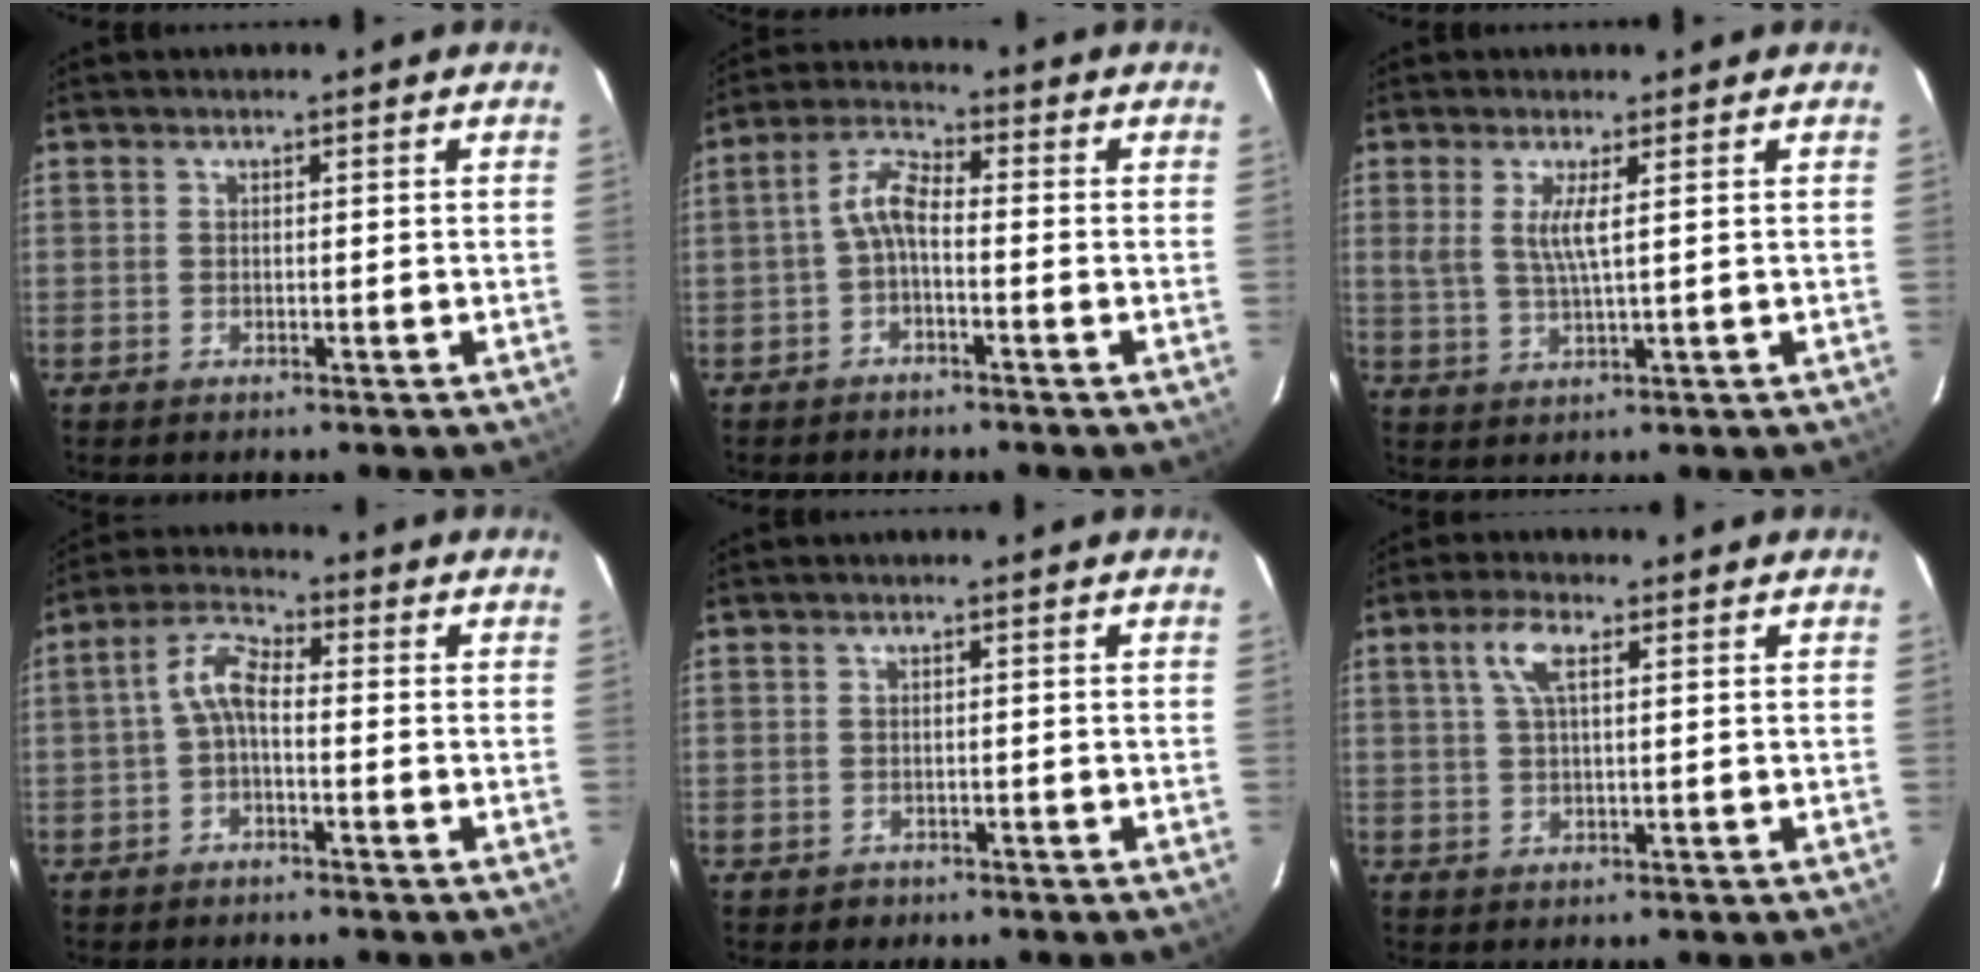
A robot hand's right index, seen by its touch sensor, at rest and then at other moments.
{"total": 4.6, "force": [-1.6, 1.7, 3.9], "torque": [-0.089, 0.018, -0.037]}
{"total": 3.9, "force": [1.2, 0.0, 3.8], "torque": [-0.077, -0.007, 0.023]}
{"total": 4.9, "force": [-1.2, 2.1, 4.2], "torque": [-0.094, 0.020, -0.029]}
{"total": 1.9, "force": [-0.9, 1.7, 0.0], "torque": [-0.001, 0.004, -0.010]}
{"total": 4.6, "force": [1.7, 1.6, 4.0], "torque": [-0.082, 0.011, 0.033]}